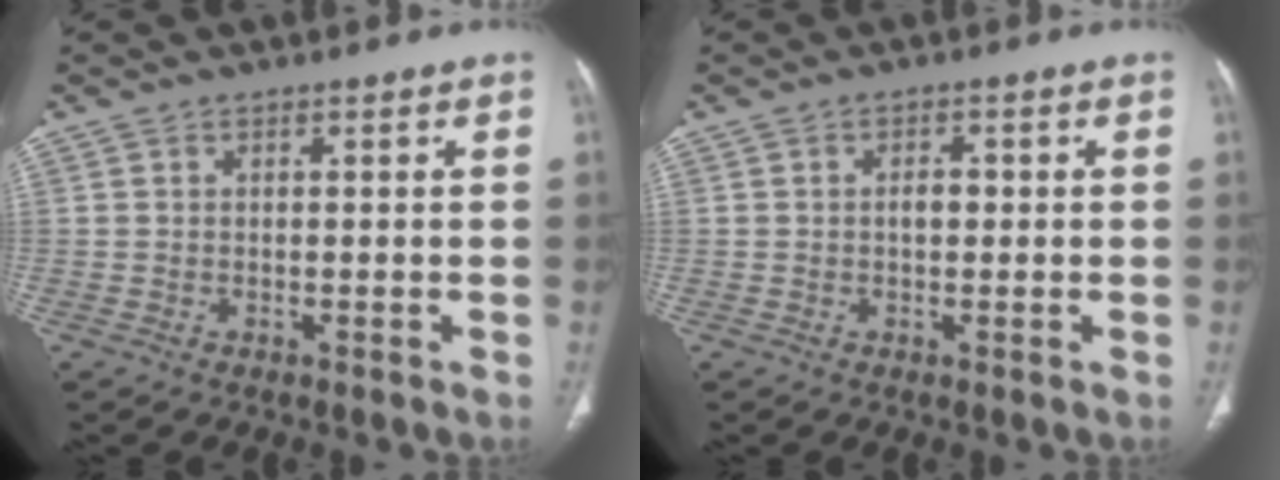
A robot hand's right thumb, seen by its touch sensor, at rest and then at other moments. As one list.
[{"total": 2.1, "force": [0.0, 1.3, 1.7], "torque": [-0.021, 0.006, -0.003]}]